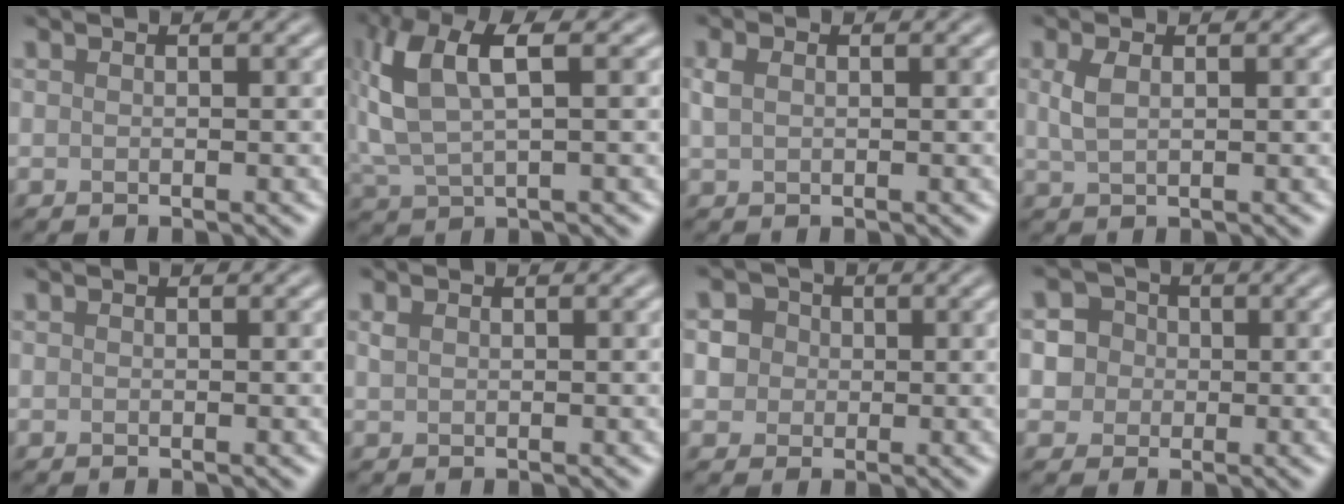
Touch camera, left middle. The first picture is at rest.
{"total": 6.8, "force": [1.9, 2.8, 5.9], "torque": [-0.139, 0.011, 0.036]}
{"total": 1.4, "force": [0.5, 0.9, 1.0], "torque": [-0.024, 0.002, 0.010]}
{"total": 1.9, "force": [0.6, 1.0, 1.5], "torque": [-0.040, 0.000, 0.015]}
{"total": 0.0}
{"total": 0.7, "force": [0.4, 0.5, 0.4], "torque": [-0.010, 0.000, 0.010]}
{"total": 4.2, "force": [1.3, 3.6, 1.6], "torque": [-0.019, 0.021, 0.009]}
{"total": 4.4, "force": [0.8, 4.1, 1.5], "torque": [-0.010, 0.026, -0.003]}